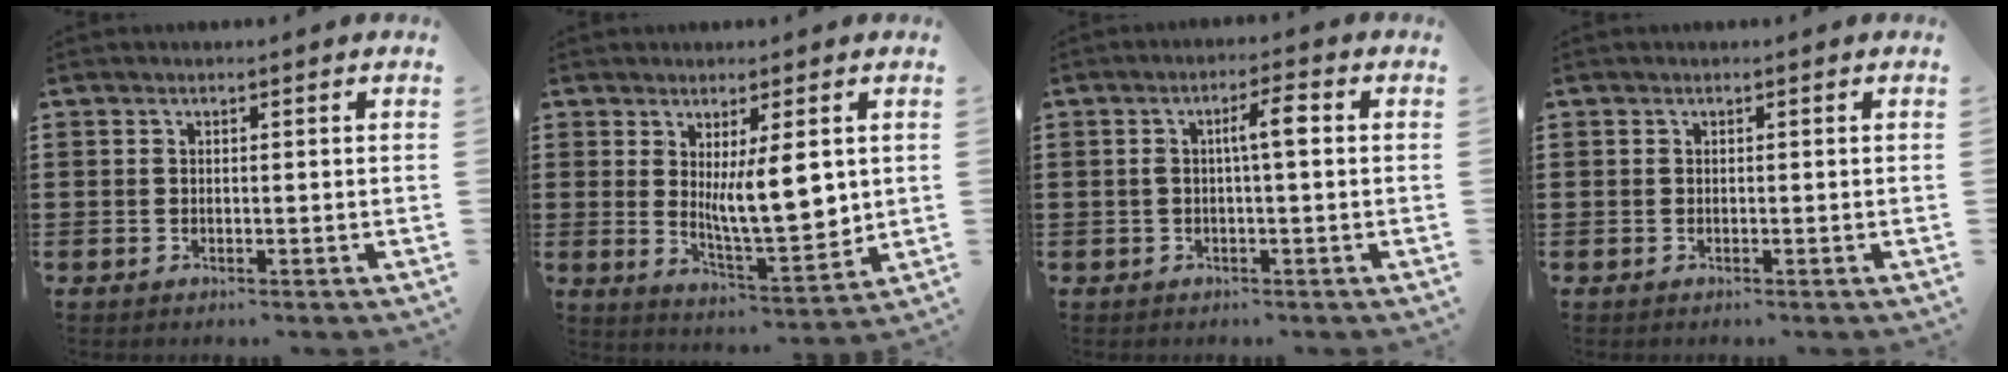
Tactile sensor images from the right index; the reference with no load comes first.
{"total": 9.0, "force": [1.8, 2.8, 8.4], "torque": [-0.137, -0.011, 0.027]}
{"total": 3.8, "force": [0.3, 0.5, 3.8], "torque": [-0.063, 0.003, -0.002]}
{"total": 0.0}